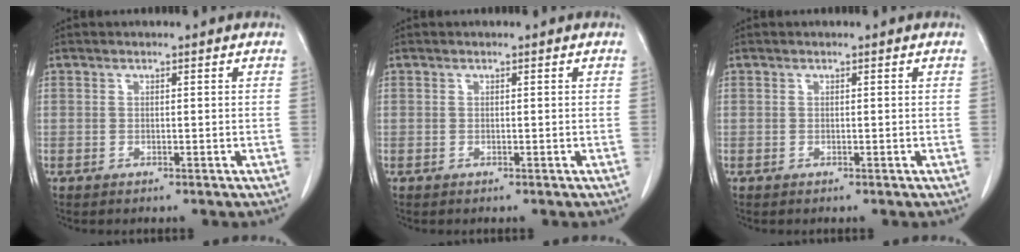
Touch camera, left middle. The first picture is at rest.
{"total": 0.0}
{"total": 0.0}